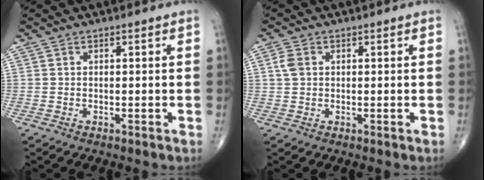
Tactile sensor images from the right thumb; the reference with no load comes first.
{"total": 2.5, "force": [0.6, 1.8, 1.6], "torque": [-0.036, 0.006, 0.011]}